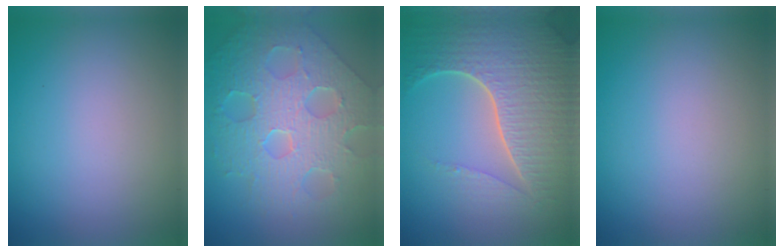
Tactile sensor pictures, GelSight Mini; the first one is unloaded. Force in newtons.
{"total": 9.0, "press": 6.5, "slide": 6.3}
{"total": 7.7, "press": 5.6, "slide": 5.3}
{"total": 0.0}